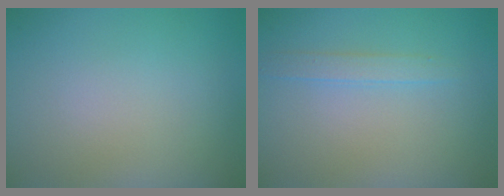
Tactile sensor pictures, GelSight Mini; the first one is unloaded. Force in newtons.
{"total": 1.4, "press": 1.4, "slide": 0.0}